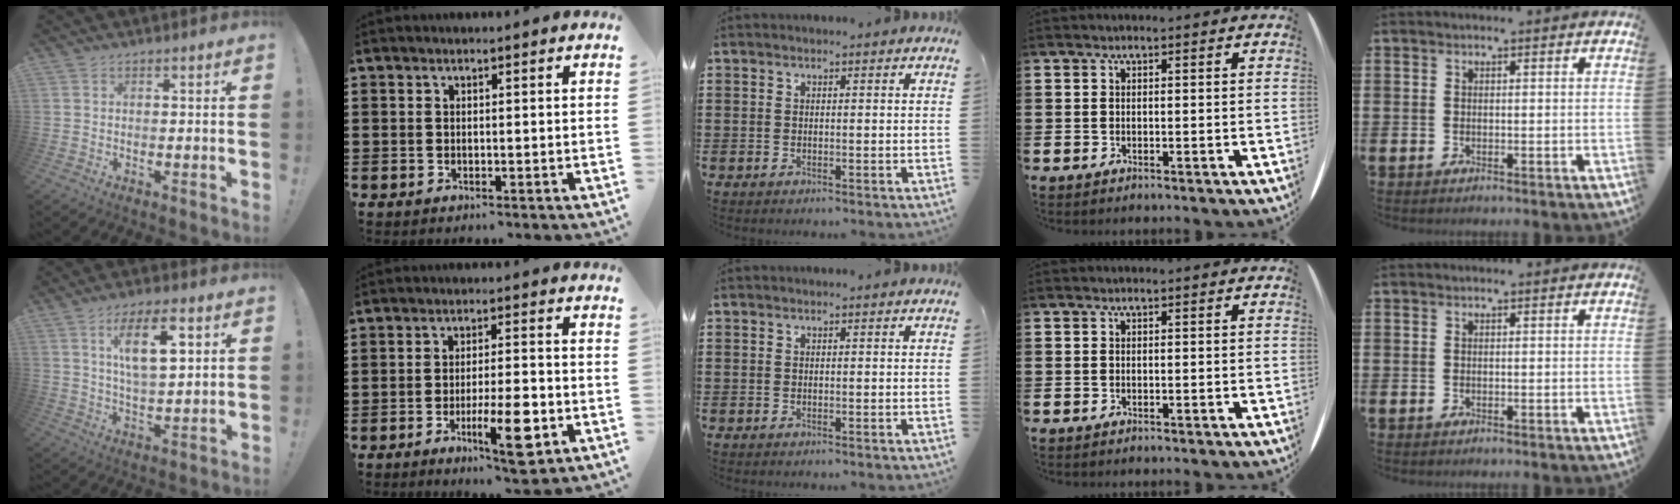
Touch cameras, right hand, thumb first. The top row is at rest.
{"thumb": {"total": 12.6, "force": [4.9, 4.8, 10.5], "torque": [-0.172, -0.001, 0.081]}, "index": {"total": 9.2, "force": [-3.7, 1.6, 8.3], "torque": [-0.149, -0.009, -0.062]}}